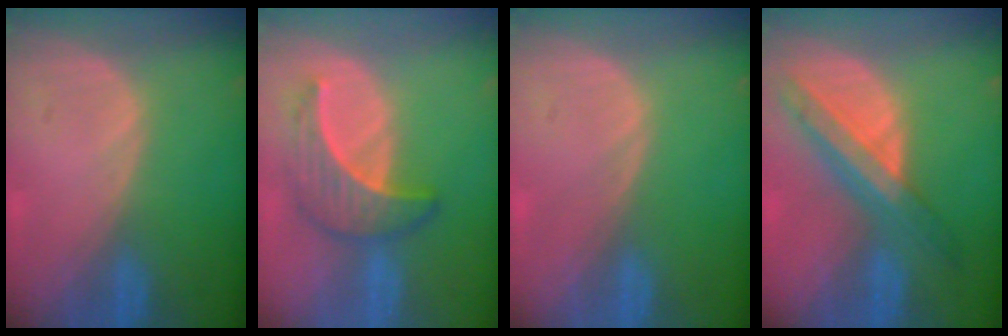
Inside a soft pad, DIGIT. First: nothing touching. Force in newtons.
{"total": 6.9, "press": 6.3, "slide": 2.9}
{"total": 0.0}
{"total": 8.4, "press": 7.2, "slide": 4.4}